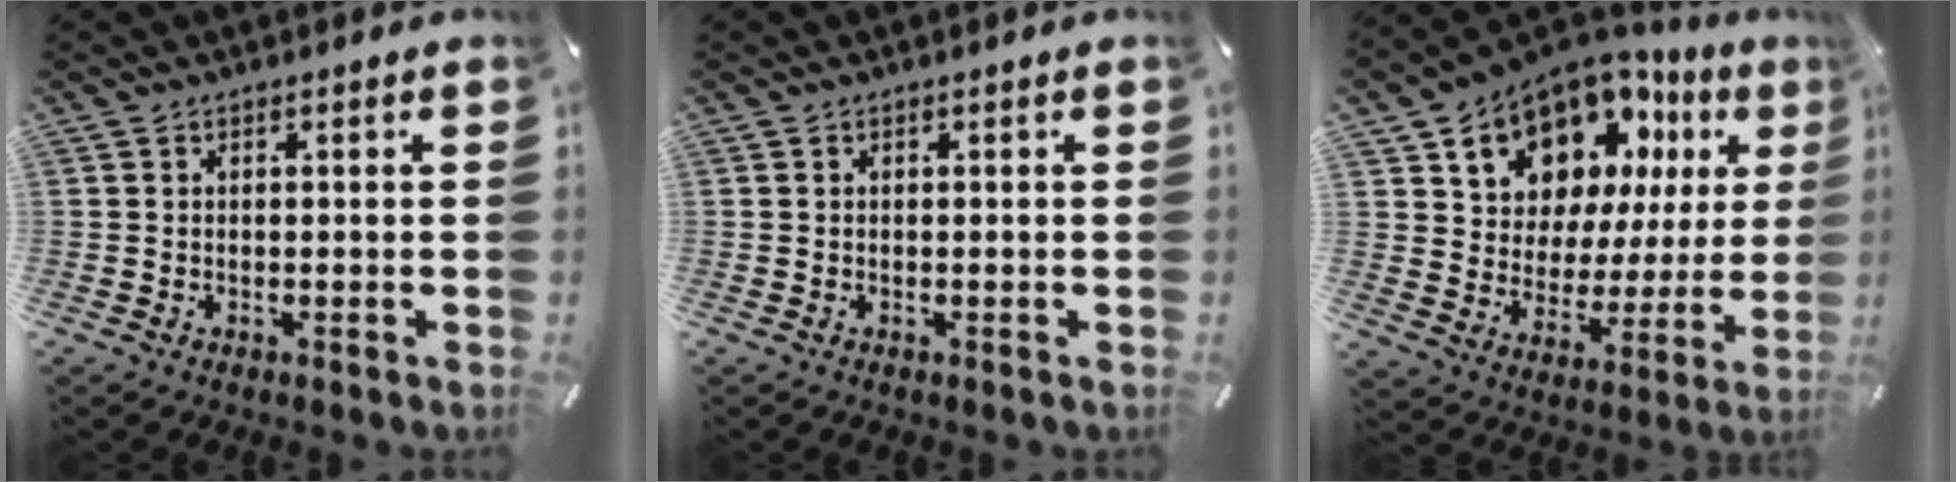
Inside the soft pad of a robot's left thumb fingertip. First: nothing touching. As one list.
[{"total": 0.0}, {"total": 13.1, "force": [9.8, 8.2, 3.0], "torque": [-0.068, -0.088, 0.178]}]